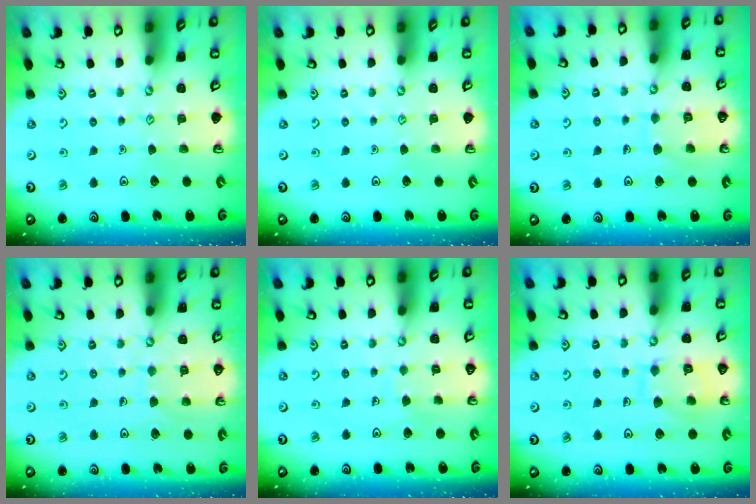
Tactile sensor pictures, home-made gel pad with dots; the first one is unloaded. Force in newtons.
{"total": 0.0}
{"total": 7.3, "press": 7.3, "slide": 0.7}
{"total": 4.9, "press": 4.9, "slide": 0.4}
{"total": 3.6, "press": 3.6, "slide": 0.2}
{"total": 9.6, "press": 9.6, "slide": 0.1}